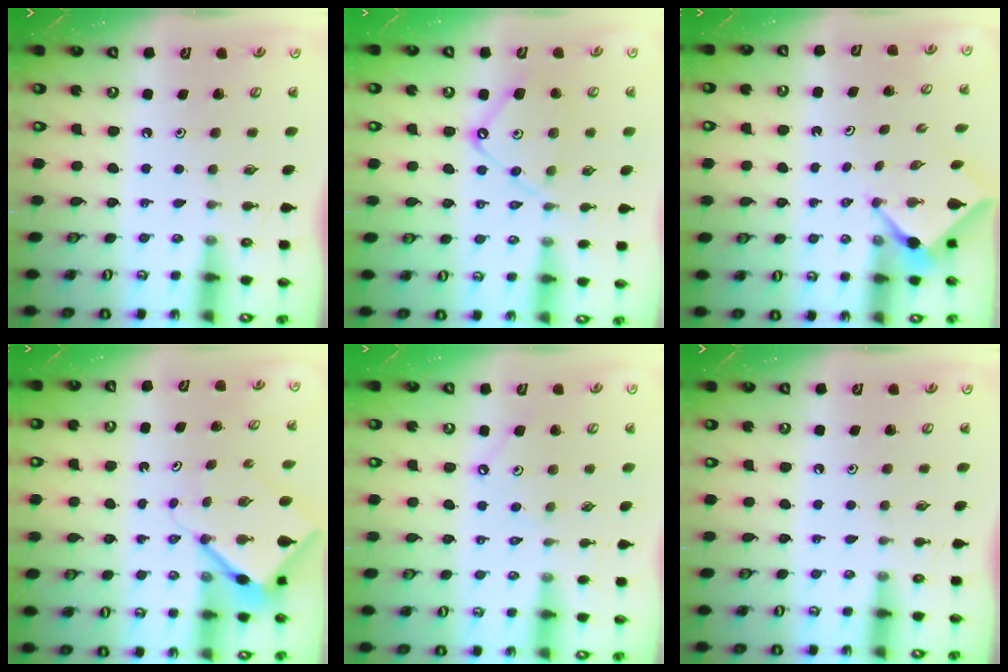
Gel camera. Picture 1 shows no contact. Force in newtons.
{"total": 10.2, "press": 10.2, "slide": 0.9}
{"total": 2.4, "press": 2.4, "slide": 0.3}
{"total": 7.4, "press": 7.4, "slide": 0.7}
{"total": 3.7, "press": 3.7, "slide": 0.6}
{"total": 0.0}